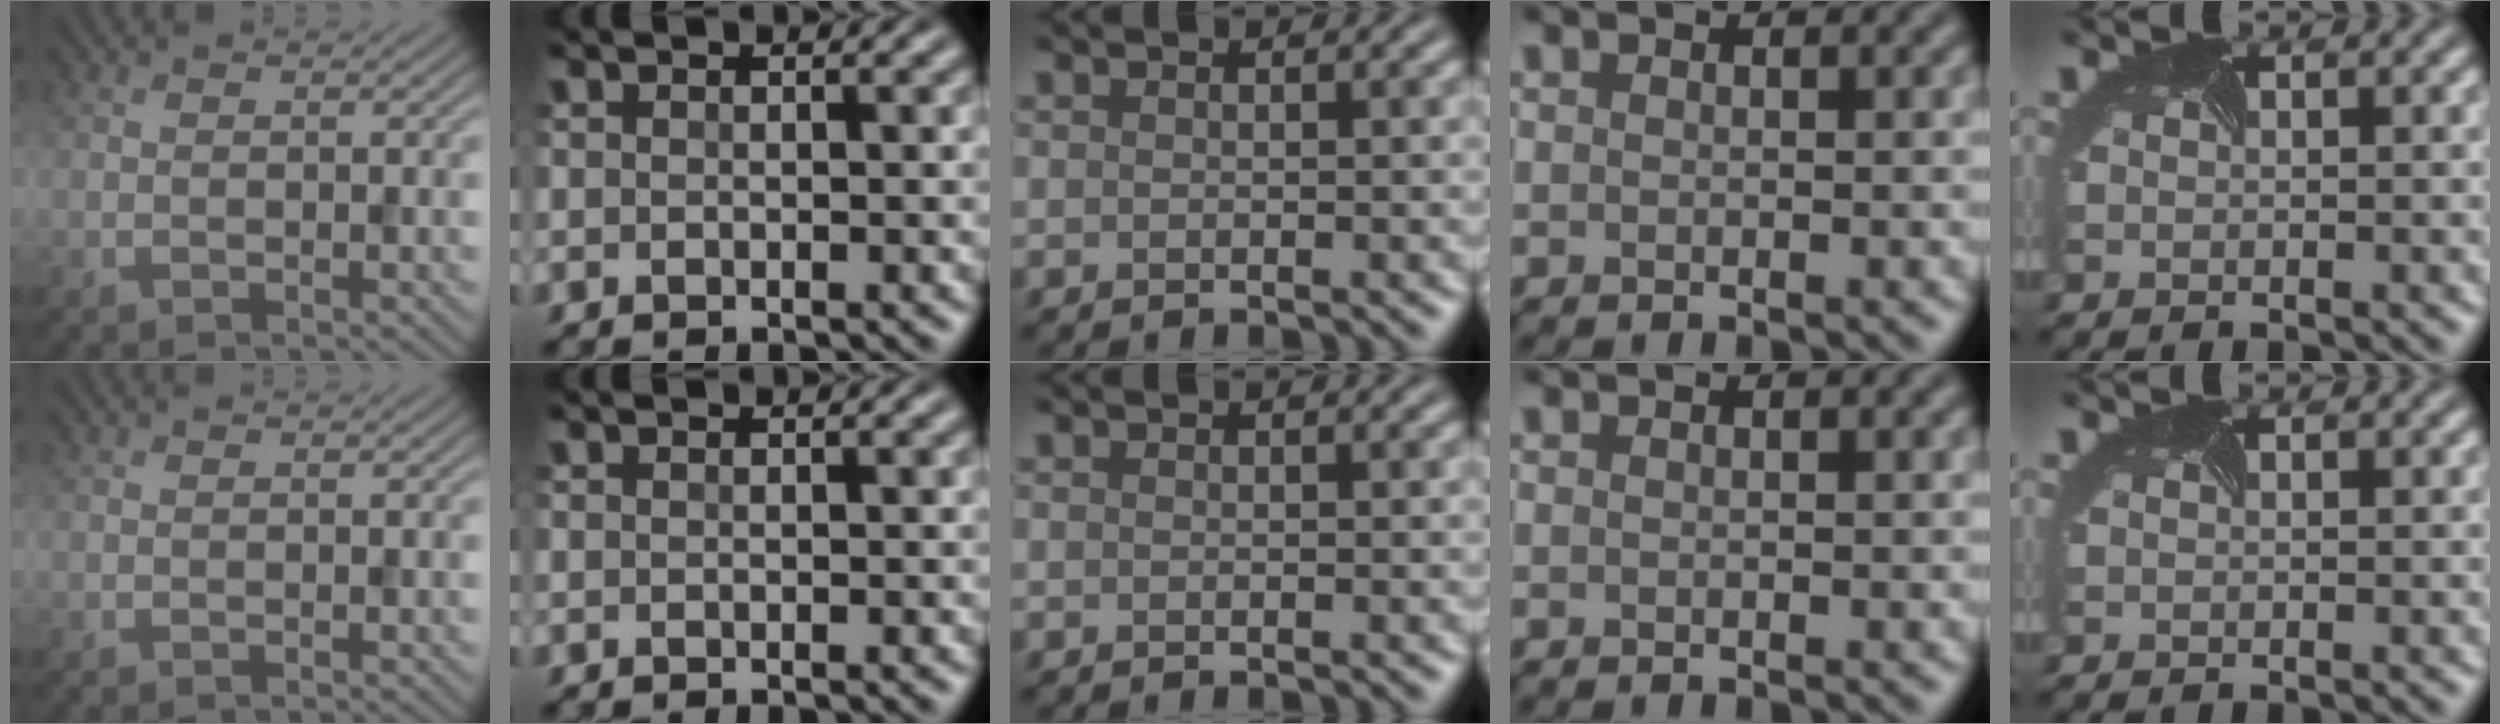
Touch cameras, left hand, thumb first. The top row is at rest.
{}